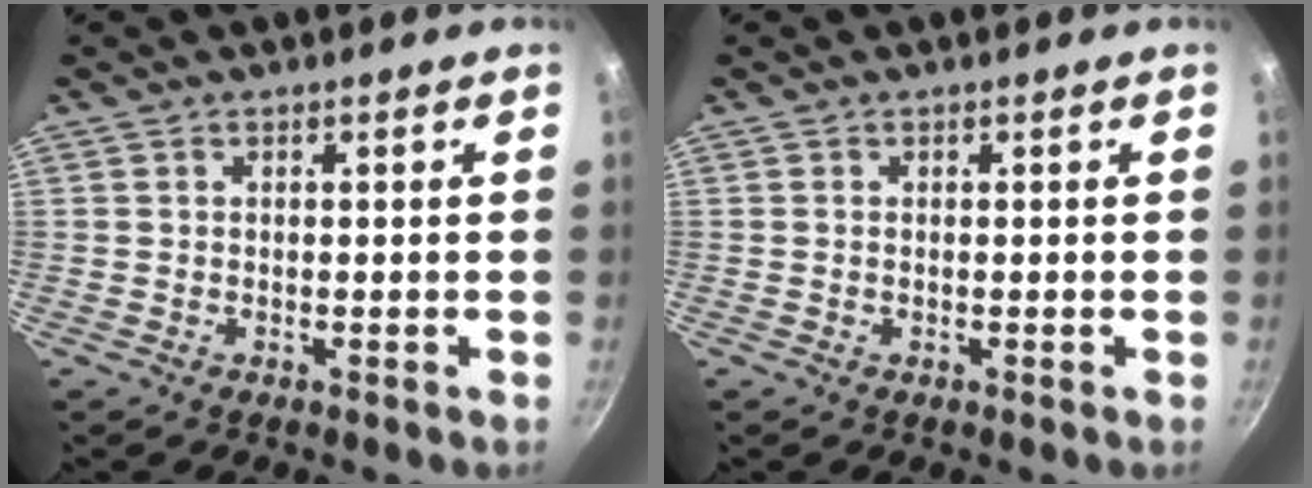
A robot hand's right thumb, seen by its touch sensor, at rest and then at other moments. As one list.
[{"total": 0.0}]